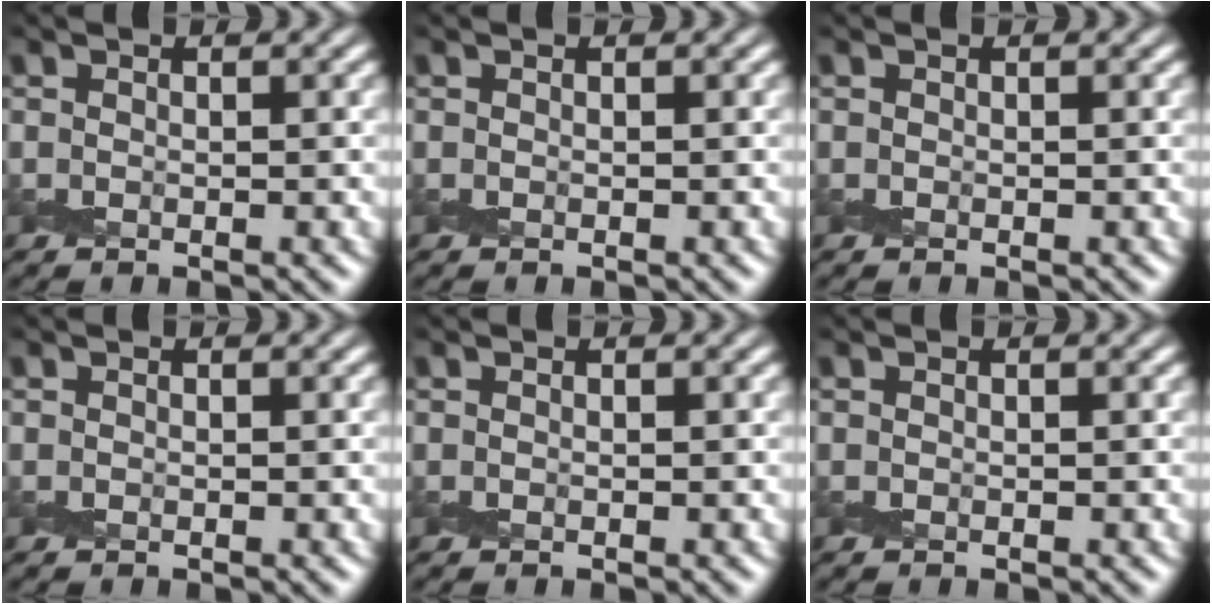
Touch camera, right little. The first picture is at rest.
{"total": 0.0}
{"total": 0.0}
{"total": 0.0}
{"total": 0.0}
{"total": 0.0}